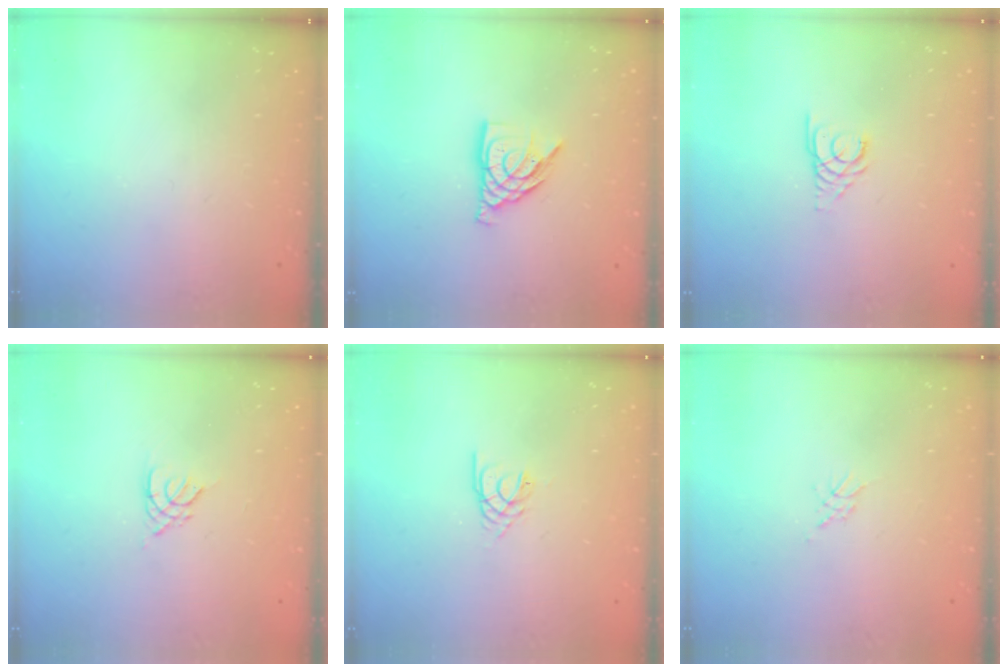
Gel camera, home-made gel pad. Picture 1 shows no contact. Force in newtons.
{"total": 9.1, "press": 9.1, "slide": 0.8}
{"total": 2.7, "press": 2.7, "slide": 0.3}
{"total": 2.8, "press": 2.7, "slide": 0.5}
{"total": 2.2, "press": 2.1, "slide": 0.4}
{"total": 2.1, "press": 2.1, "slide": 0.5}